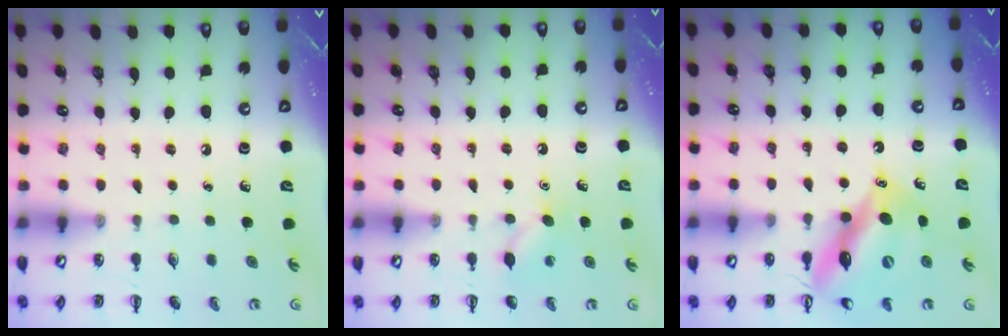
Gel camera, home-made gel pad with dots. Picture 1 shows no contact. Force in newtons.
{"total": 7.0, "press": 6.8, "slide": 1.6}
{"total": 13.5, "press": 13.0, "slide": 3.8}